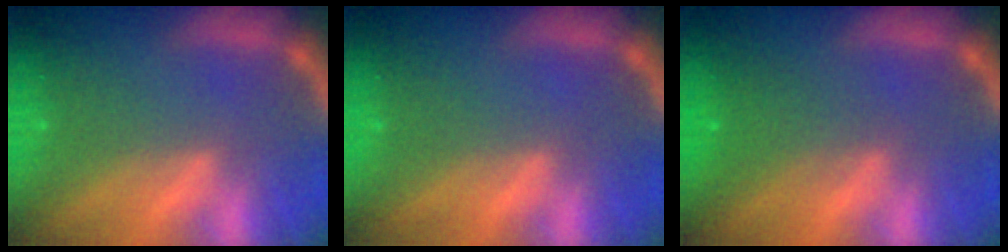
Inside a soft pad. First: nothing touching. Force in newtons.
{"total": 0.0}
{"total": 2.5}